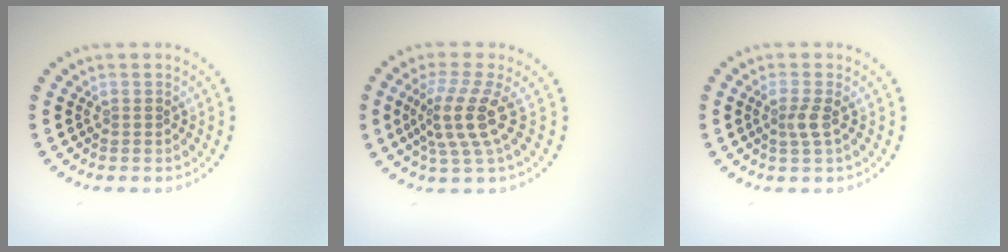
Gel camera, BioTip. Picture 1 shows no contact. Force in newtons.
{"total": 3.9, "press": 3.0, "slide": 2.5}
{"total": 1.6, "press": 1.2, "slide": 1.0}